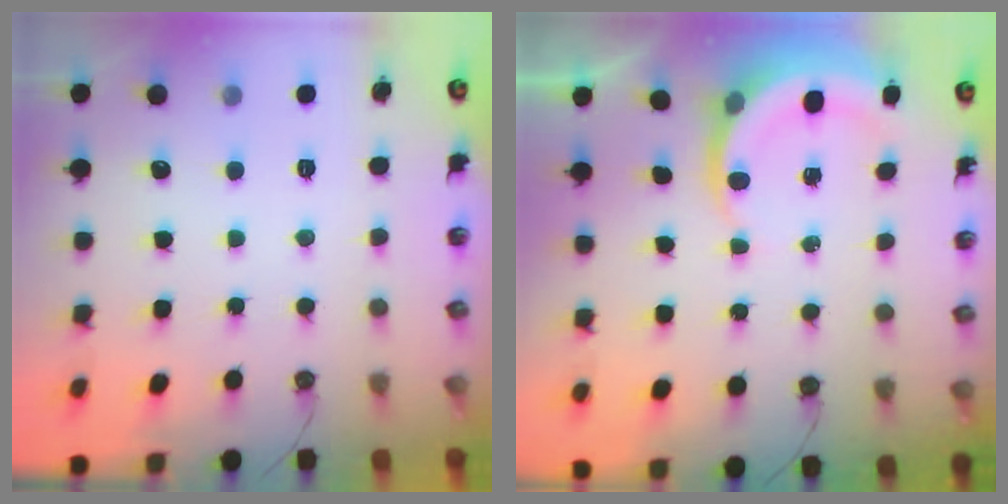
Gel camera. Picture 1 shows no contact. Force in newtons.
{"total": 4.7, "press": 4.7, "slide": 0.3}